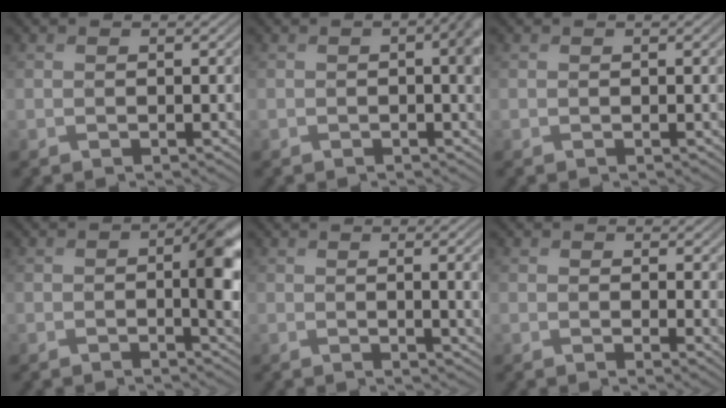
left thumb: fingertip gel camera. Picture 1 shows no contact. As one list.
[{"total": 3.9, "force": [0.1, 1.2, 3.7], "torque": [-0.048, 0.002, 0.000]}, {"total": 0.0}, {"total": 5.6, "force": [-0.1, 2.4, 5.1], "torque": [-0.065, -0.005, -0.002]}, {"total": 7.3, "force": [0.8, 2.2, 6.9], "torque": [-0.070, 0.012, 0.006]}, {"total": 2.6, "force": [1.3, 1.3, 1.8], "torque": [-0.025, -0.006, 0.023]}]